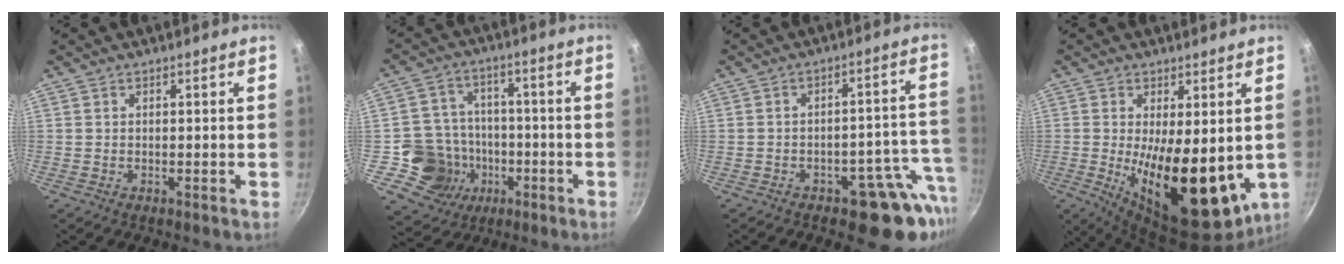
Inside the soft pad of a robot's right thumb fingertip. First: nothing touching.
{"total": 12.5, "force": [-3.5, 11.7, 3.0], "torque": [-0.014, 0.041, -0.050]}
{"total": 11.3, "force": [-5.6, 6.2, 7.6], "torque": [-0.016, 0.056, -0.061]}
{"total": 18.0, "force": [-1.2, 7.6, 16.3], "torque": [-0.226, -0.029, -0.001]}